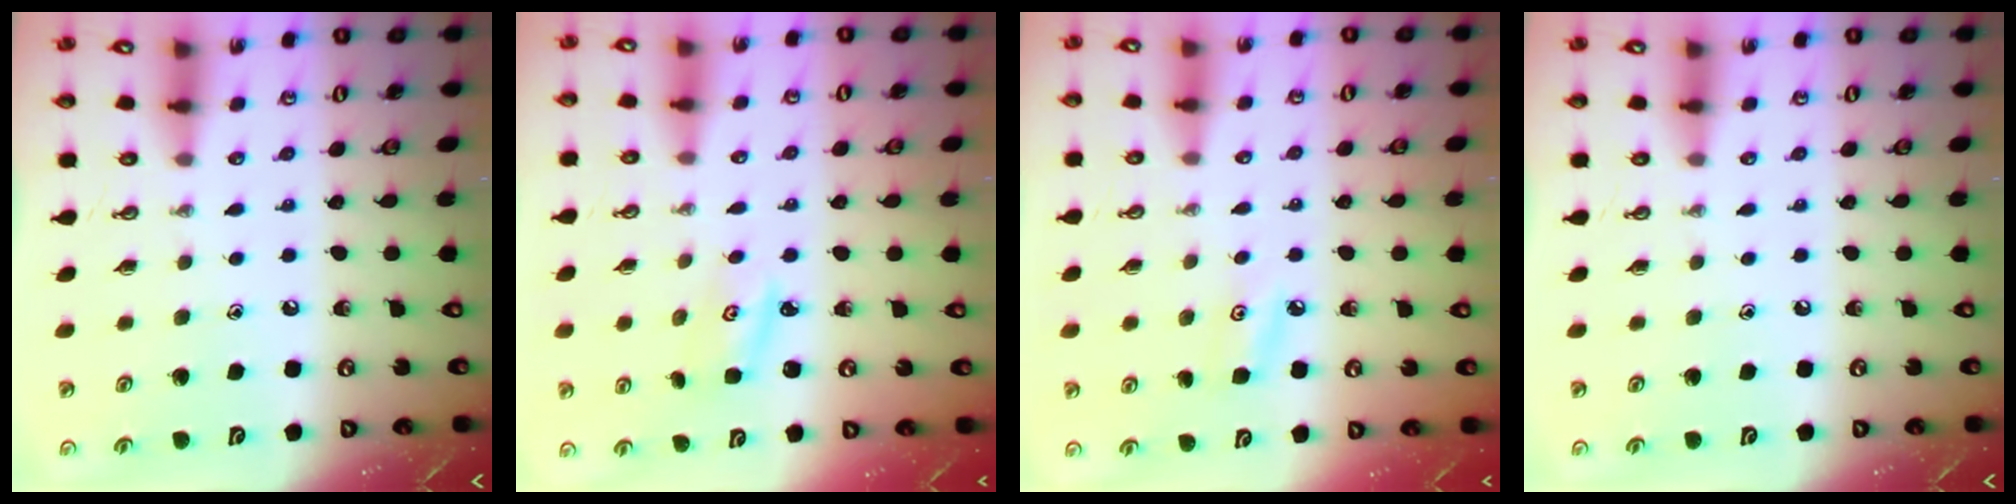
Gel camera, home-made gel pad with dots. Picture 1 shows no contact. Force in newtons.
{"total": 2.3, "press": 2.3, "slide": 0.3}
{"total": 4.5, "press": 4.5, "slide": 0.6}
{"total": 0.0}